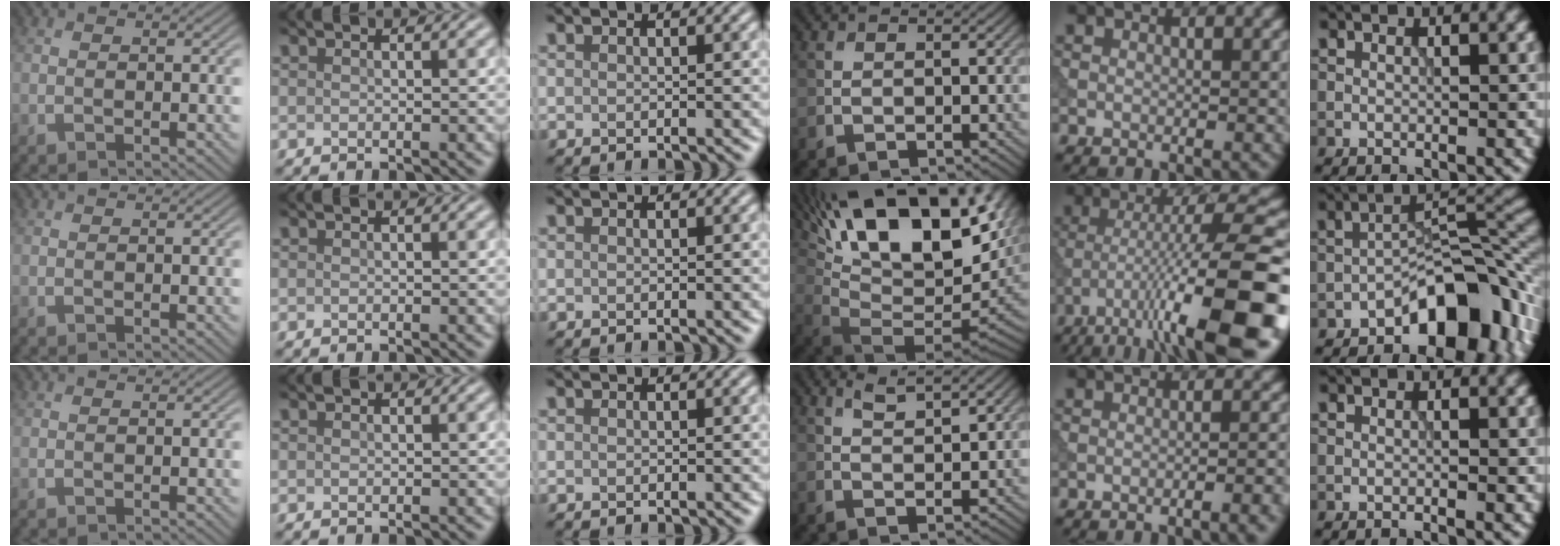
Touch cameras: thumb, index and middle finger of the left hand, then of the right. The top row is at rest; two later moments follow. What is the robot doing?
{"motion": "dispense", "object": "syringe"}